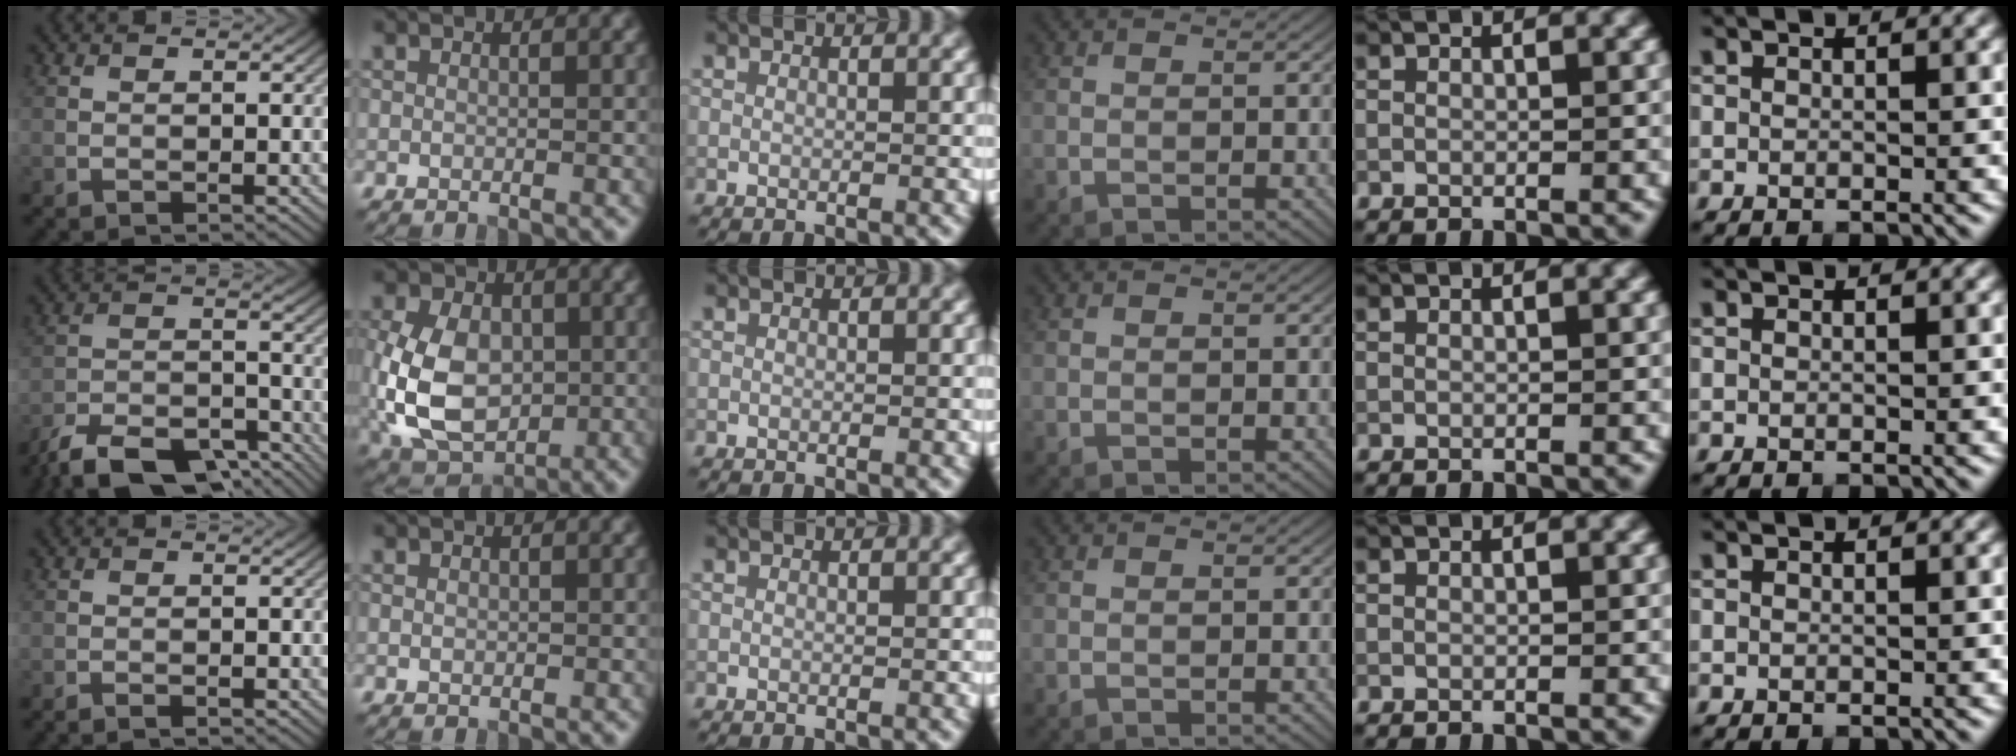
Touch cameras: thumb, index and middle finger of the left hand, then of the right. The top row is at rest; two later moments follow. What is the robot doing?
{"motion": "lift_and_place", "object": "coin"}